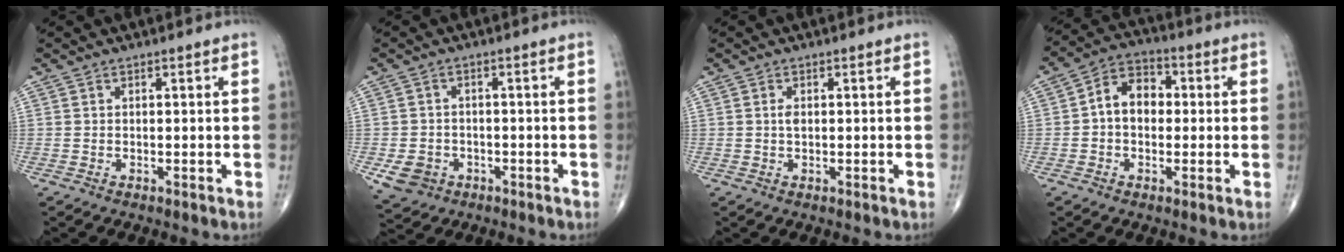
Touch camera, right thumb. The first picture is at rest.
{"total": 5.7, "force": [-2.2, 4.8, 2.0], "torque": [-0.031, 0.009, -0.028]}
{"total": 1.2, "force": [0.1, 0.7, 1.0], "torque": [-0.019, 0.000, 0.002]}
{"total": 8.1, "force": [0.2, 5.9, 5.5], "torque": [-0.068, 0.024, -0.011]}